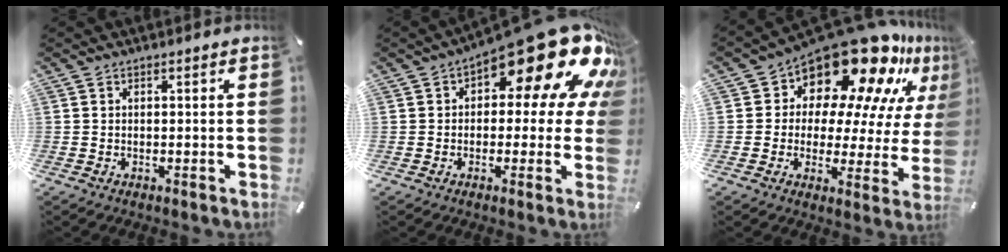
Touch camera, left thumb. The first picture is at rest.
{"total": 22.2, "force": [11.4, 9.2, 16.7], "torque": [-0.216, -0.081, 0.186]}
{"total": 19.9, "force": [15.8, 8.3, 8.8], "torque": [-0.125, -0.144, 0.263]}